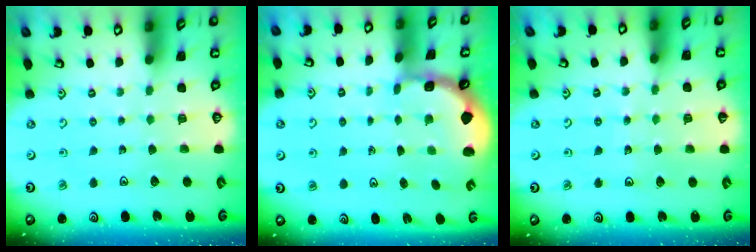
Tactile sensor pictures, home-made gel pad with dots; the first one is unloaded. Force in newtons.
{"total": 1.2, "press": 1.1, "slide": 0.5}
{"total": 3.2, "press": 3.0, "slide": 0.8}